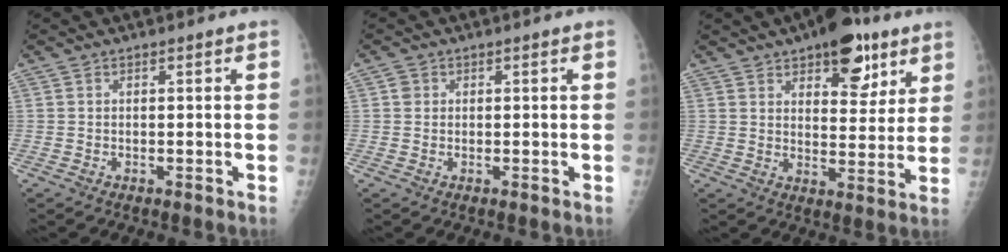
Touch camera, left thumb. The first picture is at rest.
{"total": 1.3, "force": [0.3, 1.2, 0.3], "torque": [0.001, 0.001, 0.003]}
{"total": 13.3, "force": [7.8, 6.3, 8.7], "torque": [-0.075, -0.035, 0.109]}